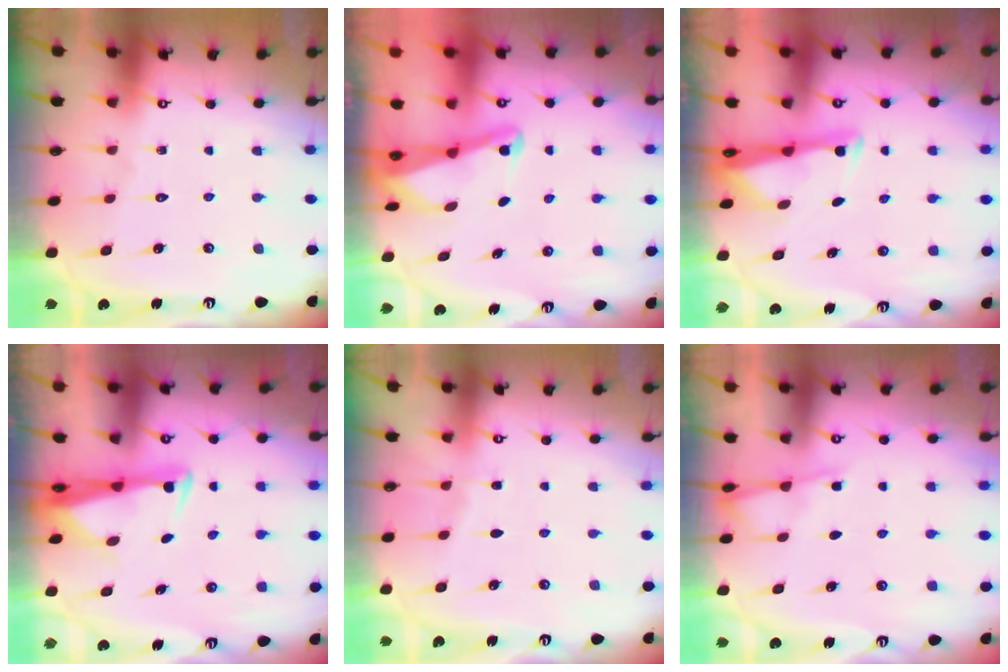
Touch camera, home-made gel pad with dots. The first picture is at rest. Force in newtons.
{"total": 2.1, "press": 2.1, "slide": 0.3}
{"total": 2.8, "press": 2.8, "slide": 0.4}
{"total": 2.8, "press": 2.7, "slide": 0.9}
{"total": 2.9, "press": 2.9, "slide": 0.4}
{"total": 2.7, "press": 2.6, "slide": 0.4}